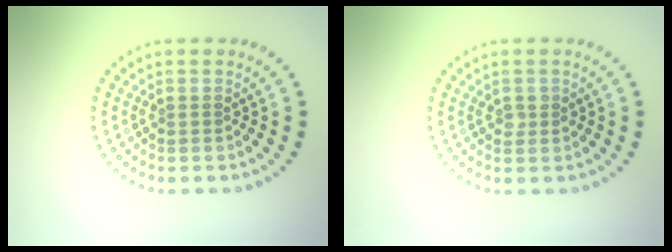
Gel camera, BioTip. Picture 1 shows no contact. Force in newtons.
{"total": 1.0, "press": 1.0, "slide": 0.0}